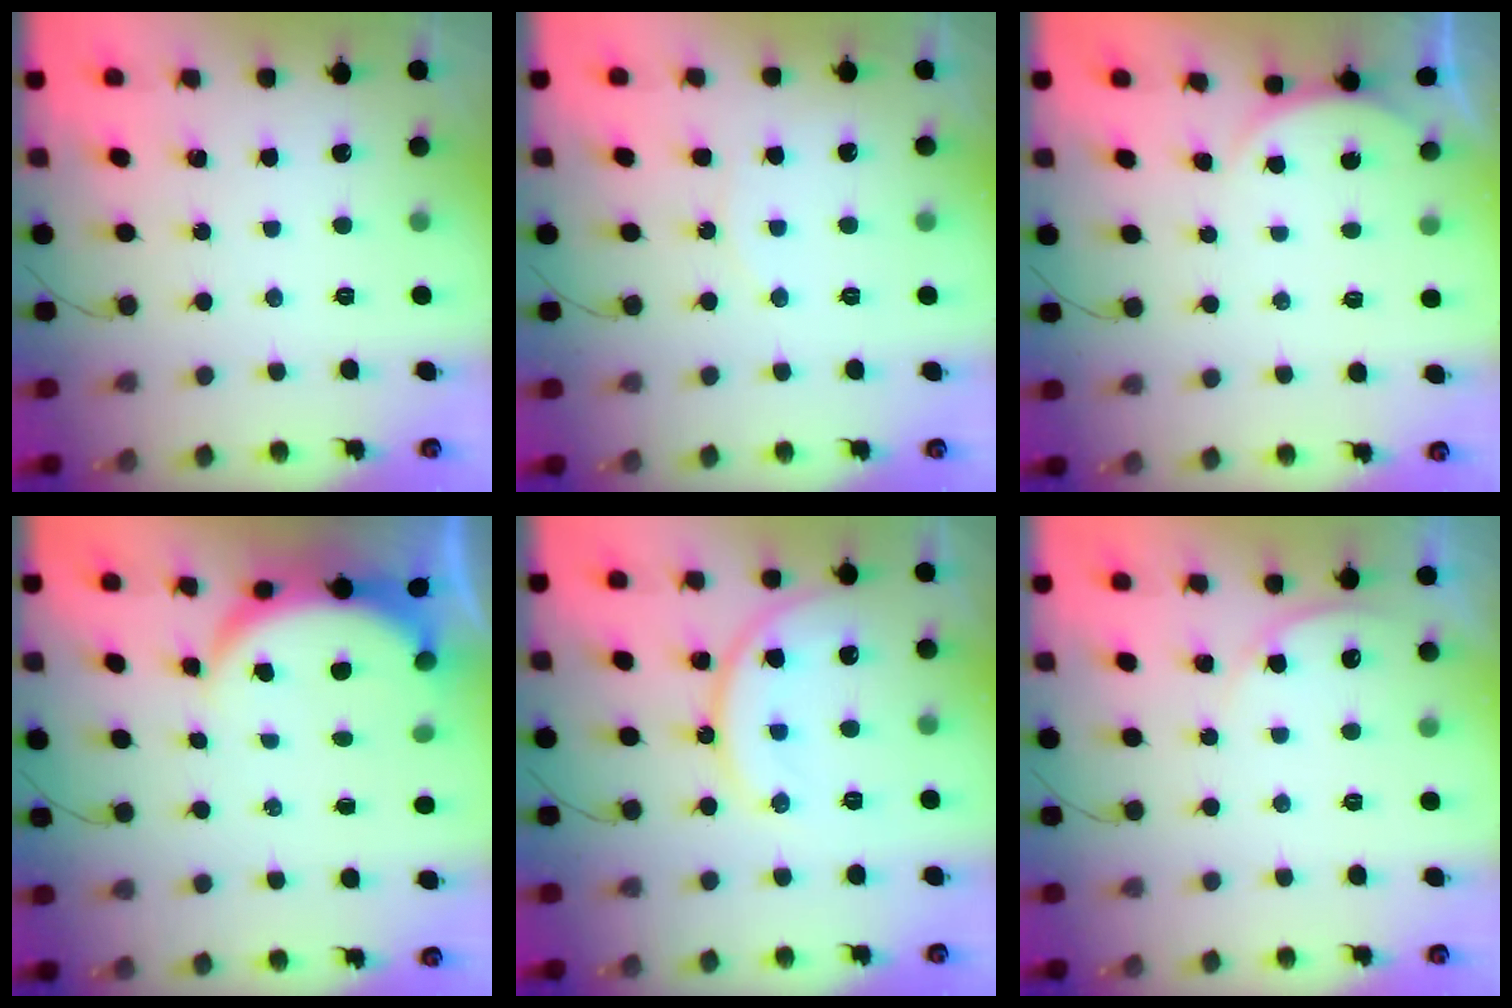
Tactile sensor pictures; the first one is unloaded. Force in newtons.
{"total": 4.2, "press": 4.0, "slide": 1.4}
{"total": 2.3, "press": 2.3, "slide": 0.5}
{"total": 5.6, "press": 5.5, "slide": 0.6}
{"total": 12.9, "press": 12.9, "slide": 0.4}
{"total": 3.9, "press": 3.5, "slide": 1.8}